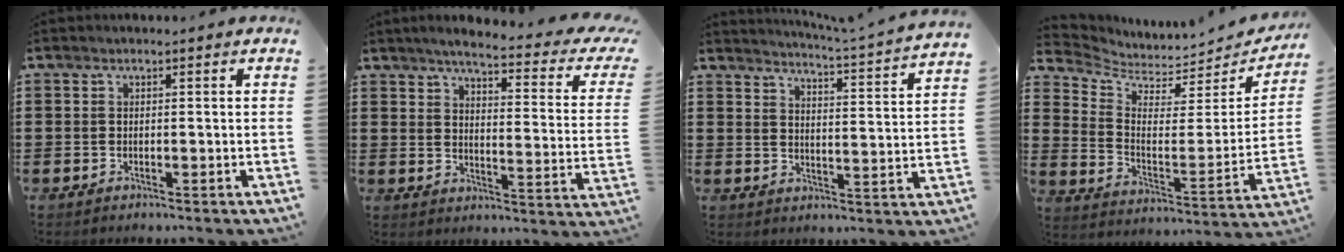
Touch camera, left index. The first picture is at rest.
{"total": 4.9, "force": [3.6, -0.3, 3.2], "torque": [-0.074, -0.031, 0.053]}
{"total": 3.4, "force": [3.1, -1.2, 1.0], "torque": [-0.029, -0.042, 0.043]}
{"total": 4.3, "force": [4.1, 0.8, 1.0], "torque": [-0.048, -0.050, 0.068]}